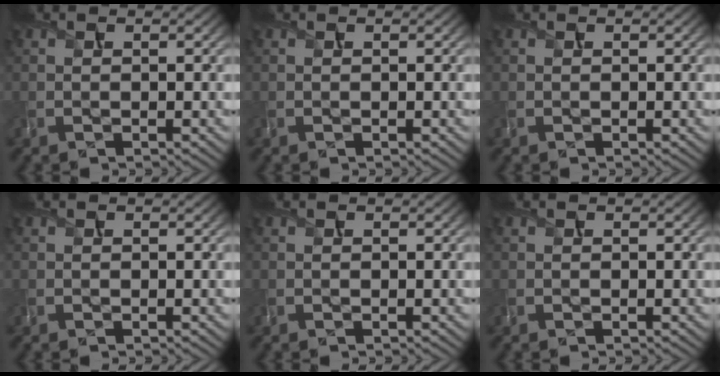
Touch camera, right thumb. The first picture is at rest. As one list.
[{"total": 0.0}, {"total": 0.0}, {"total": 0.0}, {"total": 0.0}, {"total": 0.0}]